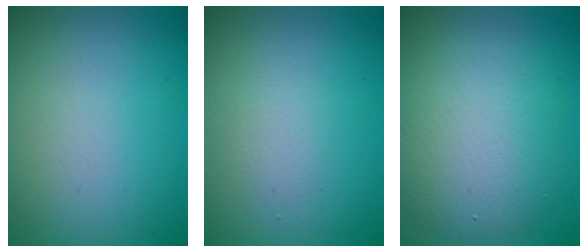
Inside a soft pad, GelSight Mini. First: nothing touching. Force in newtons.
{"total": 1.4, "press": 1.4, "slide": 0.0}
{"total": 6.5, "press": 6.5, "slide": 0.3}